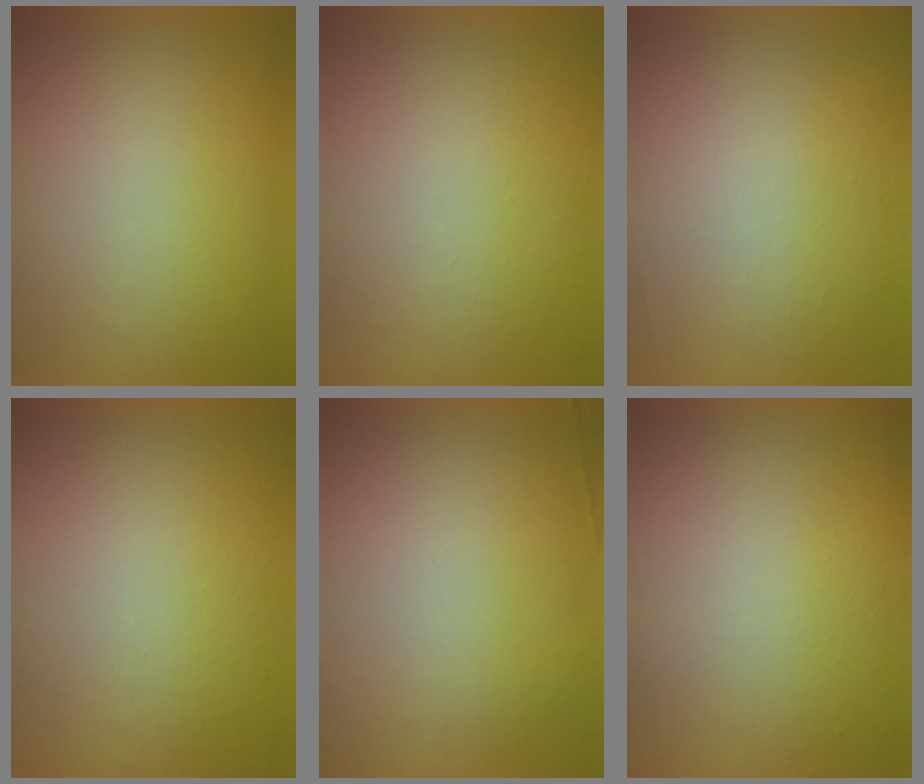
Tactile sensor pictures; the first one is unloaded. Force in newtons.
{"total": 7.1}
{"total": 5.6}
{"total": 7.1}
{"total": 6.1}
{"total": 5.9}